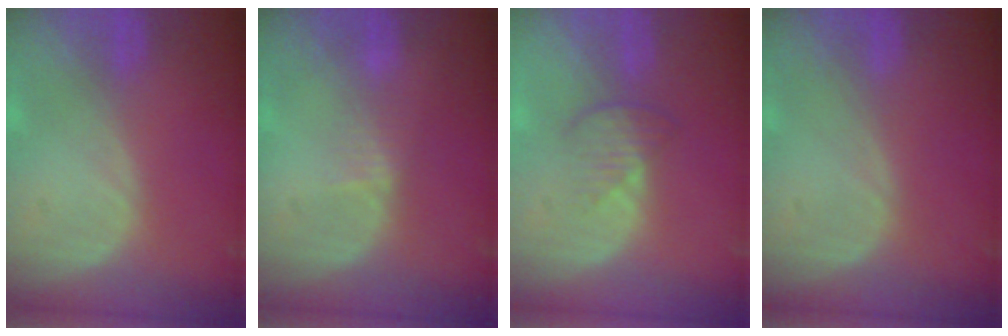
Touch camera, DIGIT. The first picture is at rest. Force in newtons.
{"total": 1.8, "press": 1.5, "slide": 1.0}
{"total": 3.5, "press": 3.1, "slide": 1.7}
{"total": 0.0}